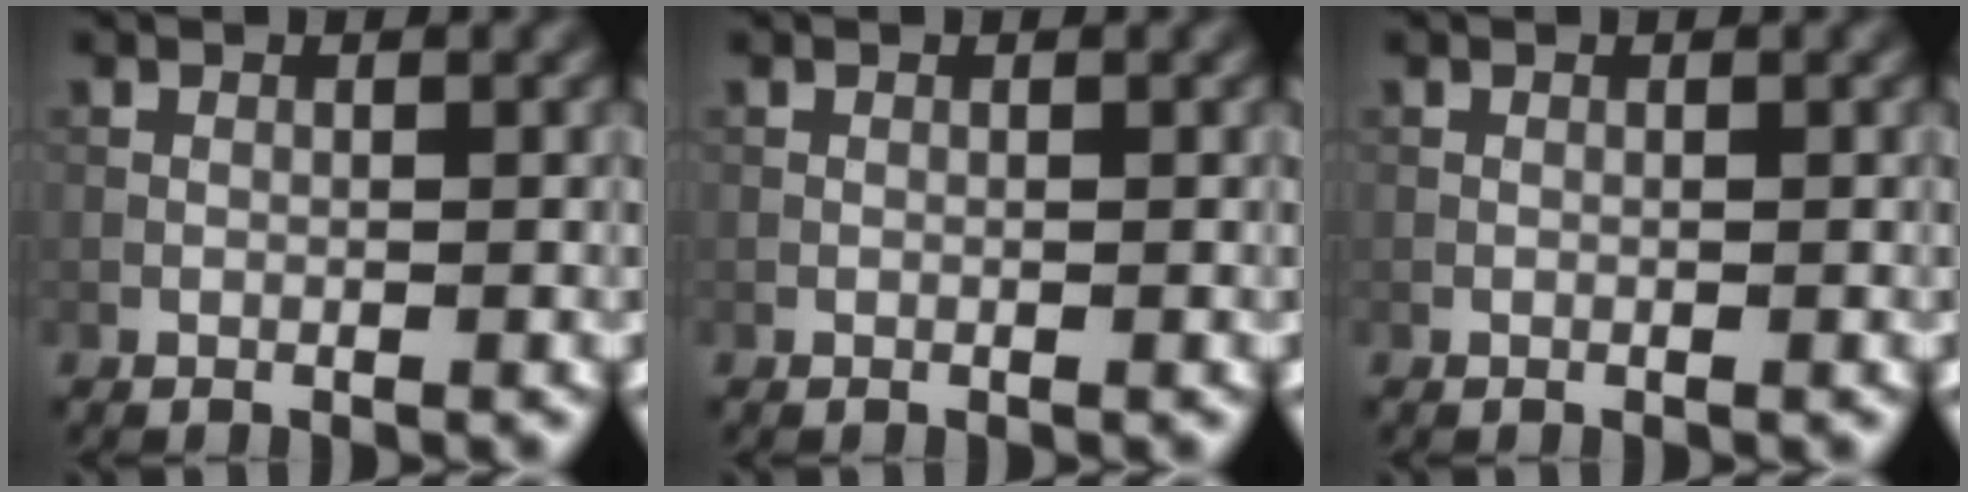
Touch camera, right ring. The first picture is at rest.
{"total": 0.0}
{"total": 0.0}